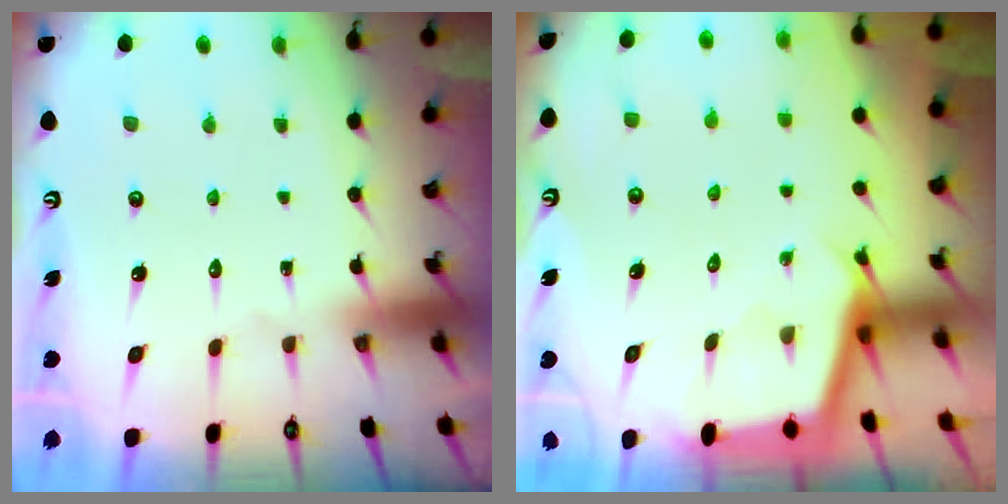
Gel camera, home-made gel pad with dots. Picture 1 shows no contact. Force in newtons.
{"total": 2.4, "press": 2.4, "slide": 0.2}